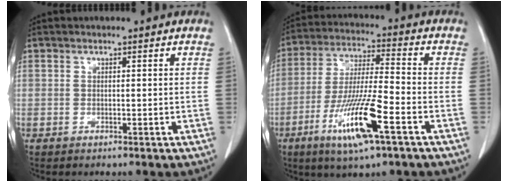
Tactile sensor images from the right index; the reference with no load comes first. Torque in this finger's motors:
{"motor_torque": [1.71, -0.43, 0.76, 0.21]}